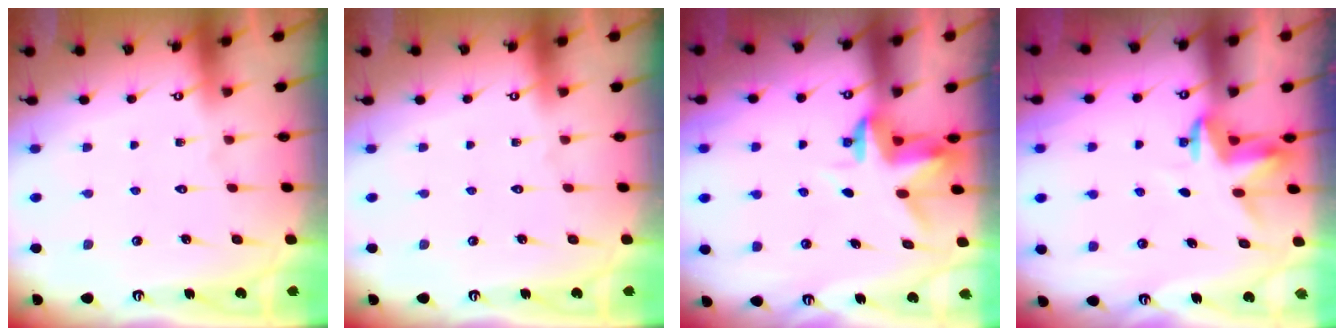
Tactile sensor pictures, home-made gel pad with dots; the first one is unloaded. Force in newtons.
{"total": 0.0}
{"total": 3.3, "press": 3.3, "slide": 0.4}
{"total": 4.0, "press": 4.0, "slide": 0.2}